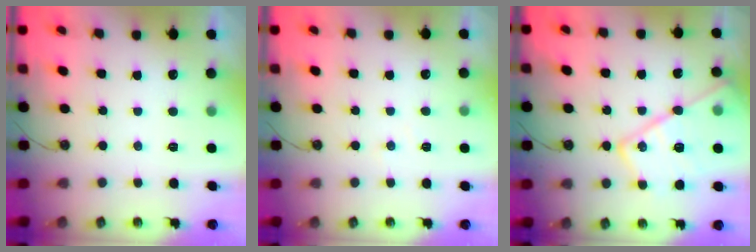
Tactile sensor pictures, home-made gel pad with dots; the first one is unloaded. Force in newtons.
{"total": 4.5, "press": 4.4, "slide": 0.7}
{"total": 19.6, "press": 19.5, "slide": 1.7}